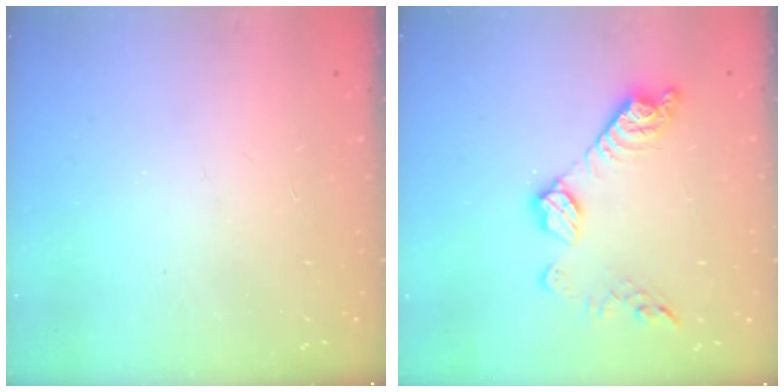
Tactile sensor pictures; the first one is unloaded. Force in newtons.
{"total": 11.8, "press": 11.8, "slide": 0.3}